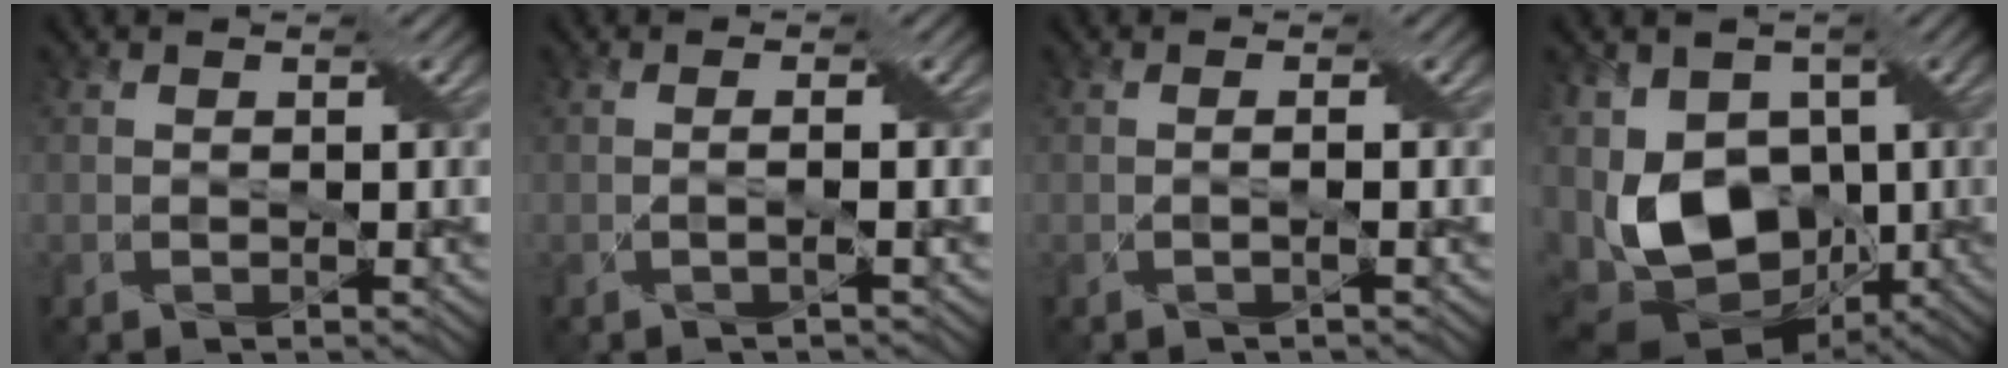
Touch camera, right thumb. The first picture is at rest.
{"total": 1.5, "force": [-0.1, 0.1, 1.5], "torque": [-0.027, 0.007, -0.008]}
{"total": 1.2, "force": [-0.1, 0.0, 1.2], "torque": [-0.021, 0.006, -0.004]}
{"total": 12.3, "force": [-1.9, 8.0, 9.1], "torque": [-0.194, 0.000, -0.044]}